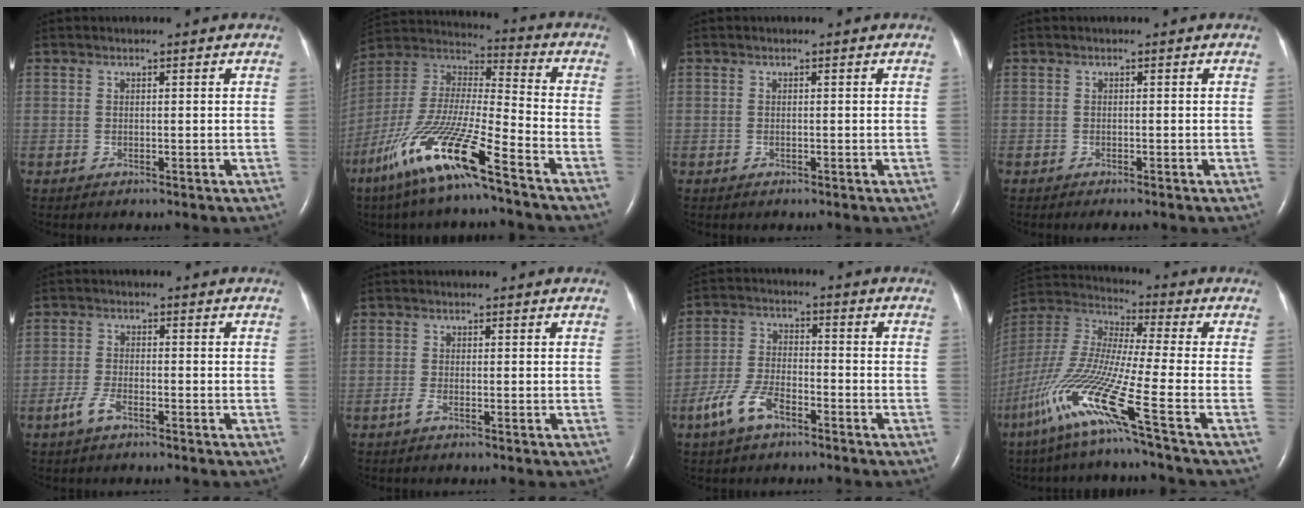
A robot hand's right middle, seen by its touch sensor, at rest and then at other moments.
{"total": 17.8, "force": [-10.8, 1.4, 14.0], "torque": [-0.312, -0.036, -0.210]}
{"total": 0.0}
{"total": 1.3, "force": [-1.1, 0.2, 0.7], "torque": [-0.011, -0.004, -0.013]}
{"total": 3.1, "force": [-2.0, 1.0, 2.2], "torque": [-0.055, -0.001, -0.043]}
{"total": 0.9, "force": [-0.5, 0.0, 0.7], "torque": [-0.019, -0.002, -0.014]}
{"total": 7.2, "force": [-4.4, 2.9, 4.8], "torque": [-0.114, -0.001, -0.087]}
{"total": 17.7, "force": [-9.1, -1.0, 15.1], "torque": [-0.341, -0.047, -0.185]}